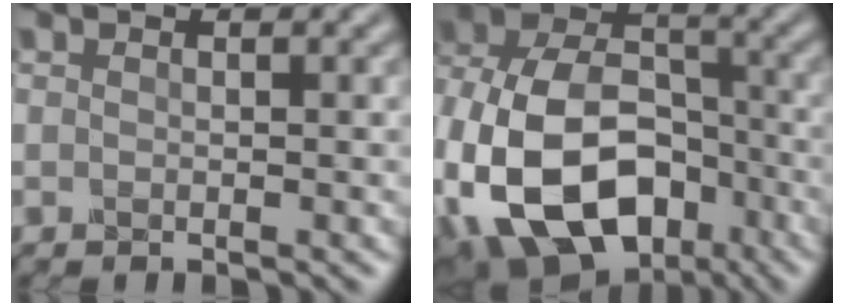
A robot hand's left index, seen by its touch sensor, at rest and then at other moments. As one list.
[{"total": 18.0, "force": [-6.0, 12.7, 11.2], "torque": [-0.248, -0.021, -0.090]}]